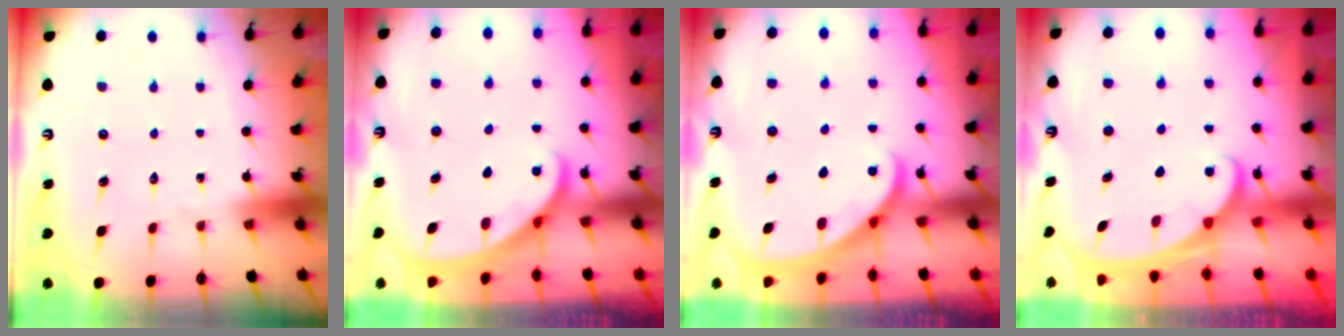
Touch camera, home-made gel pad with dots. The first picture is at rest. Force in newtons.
{"total": 1.8, "press": 1.8, "slide": 0.1}
{"total": 1.8, "press": 1.8, "slide": 0.1}
{"total": 1.9, "press": 1.9, "slide": 0.3}